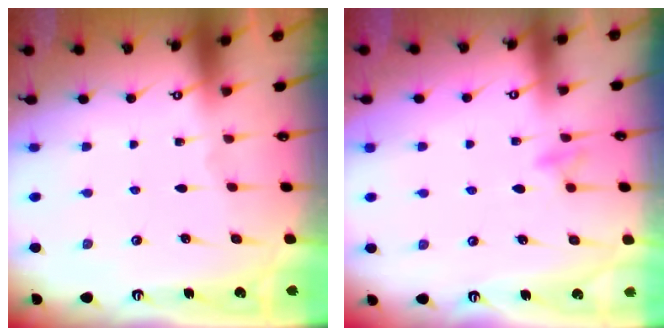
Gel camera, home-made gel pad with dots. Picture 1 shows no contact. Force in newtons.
{"total": 7.3, "press": 7.2, "slide": 0.7}